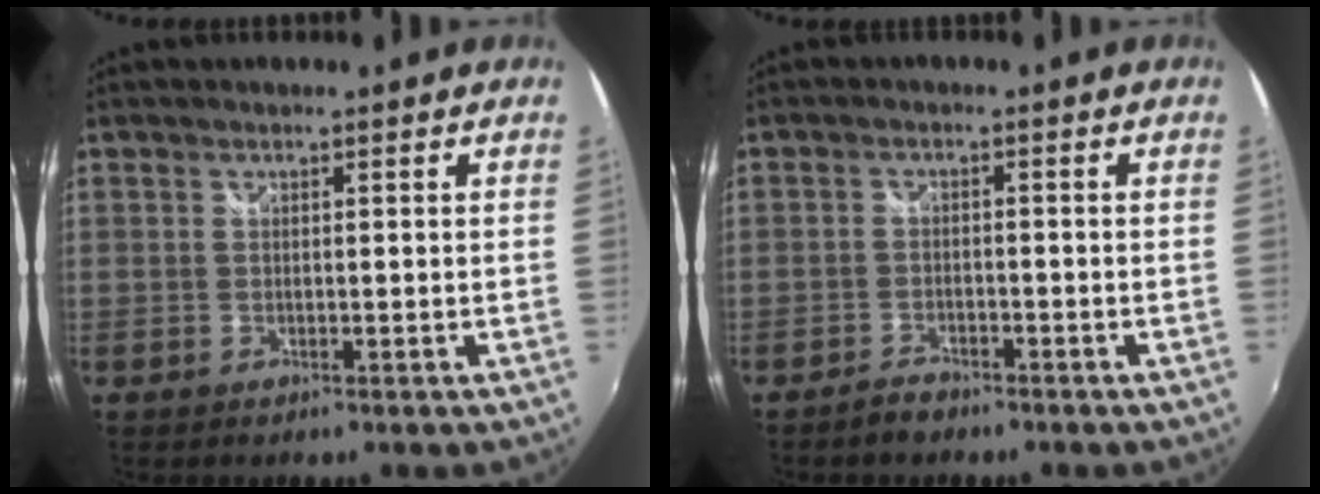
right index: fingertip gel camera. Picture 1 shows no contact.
{"total": 2.7, "force": [-2.4, 1.1, 0.9], "torque": [-0.029, 0.003, -0.044]}